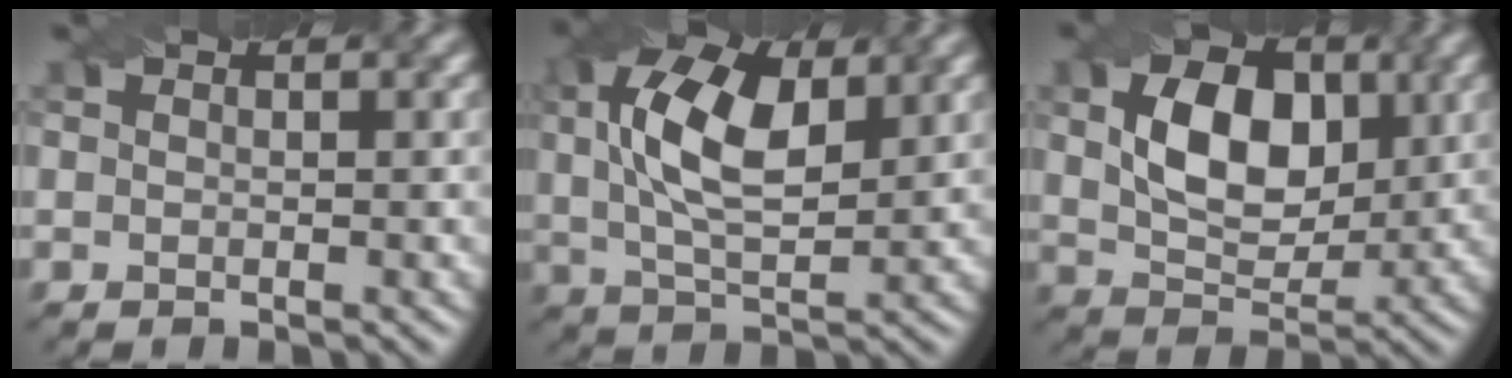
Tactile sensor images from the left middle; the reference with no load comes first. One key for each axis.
{"total": 8.9, "fx": 2.5, "fy": 4.4, "fz": 7.3, "tx": -0.152, "ty": 0.014, "tz": 0.042}
{"total": 7.4, "fx": 1.7, "fy": 4.8, "fz": 5.5, "tx": -0.099, "ty": 0.002, "tz": 0.030}